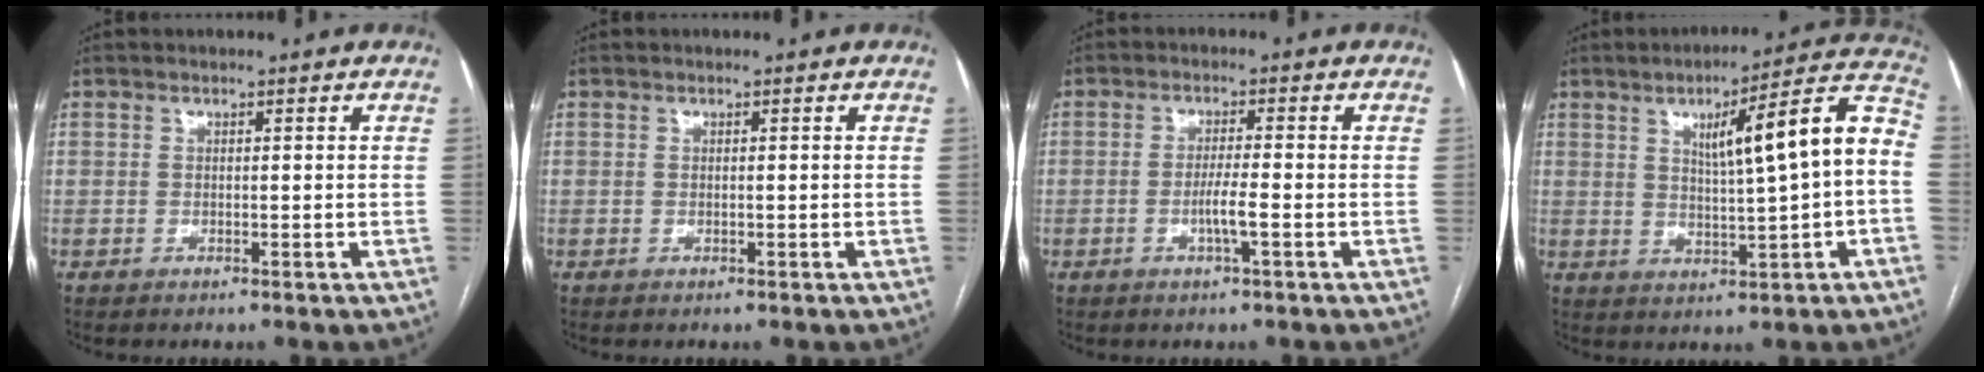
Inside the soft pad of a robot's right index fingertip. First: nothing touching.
{"total": 0.0}
{"total": 3.3, "force": [-1.2, -0.2, 3.1], "torque": [-0.058, -0.004, -0.023]}
{"total": 13.3, "force": [1.3, 0.8, 13.2], "torque": [-0.182, 0.028, 0.019]}